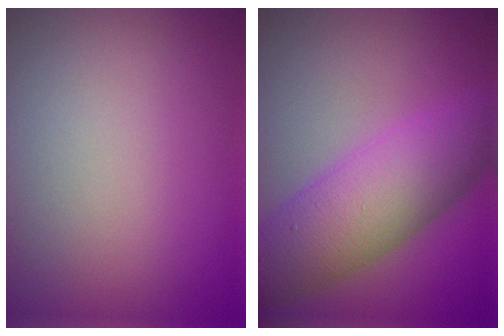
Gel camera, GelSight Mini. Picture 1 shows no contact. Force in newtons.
{"total": 8.5, "press": 8.5, "slide": 0.2}